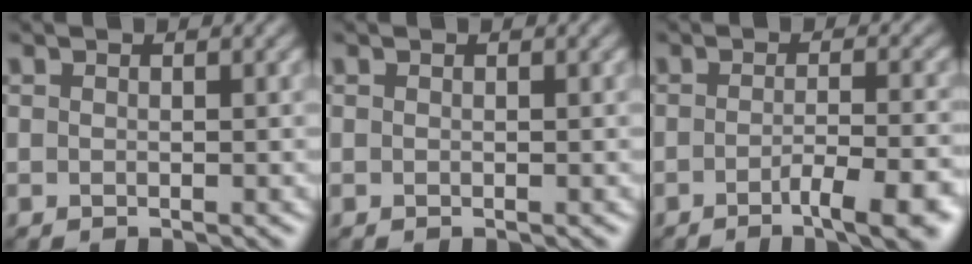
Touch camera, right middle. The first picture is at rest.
{"total": 0.0}
{"total": 6.5, "force": [-3.1, 1.7, 5.5], "torque": [-0.066, -0.002, -0.040]}